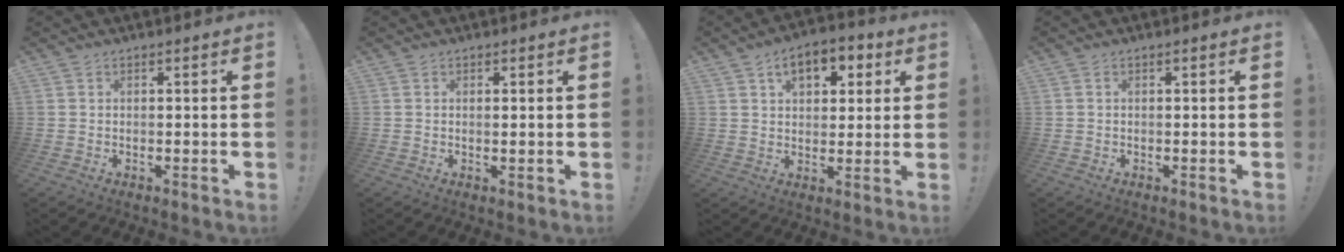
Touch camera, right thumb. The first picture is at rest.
{"total": 0.8, "force": [0.4, 0.1, 0.6], "torque": [0.001, -0.005, 0.005]}
{"total": 9.6, "force": [4.4, 6.1, 6.1], "torque": [-0.088, -0.005, 0.078]}
{"total": 0.6, "force": [-0.2, -0.1, 0.5], "torque": [-0.011, -0.001, -0.004]}